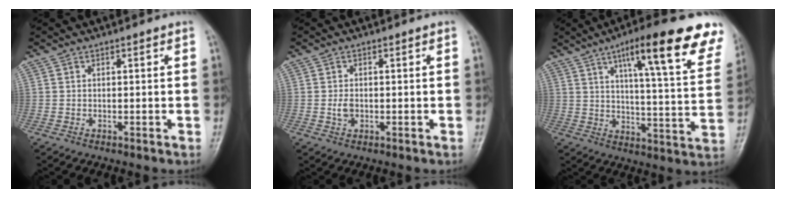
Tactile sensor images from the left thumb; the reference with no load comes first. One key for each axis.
{"total": 2.1, "fx": -0.2, "fy": 1.4, "fz": 1.5, "tx": -0.025, "ty": 0.002, "tz": -0.005}
{"total": 21.7, "fx": 12.6, "fy": 4.4, "fz": 17.1, "tx": -0.213, "ty": -0.036, "tz": 0.173}